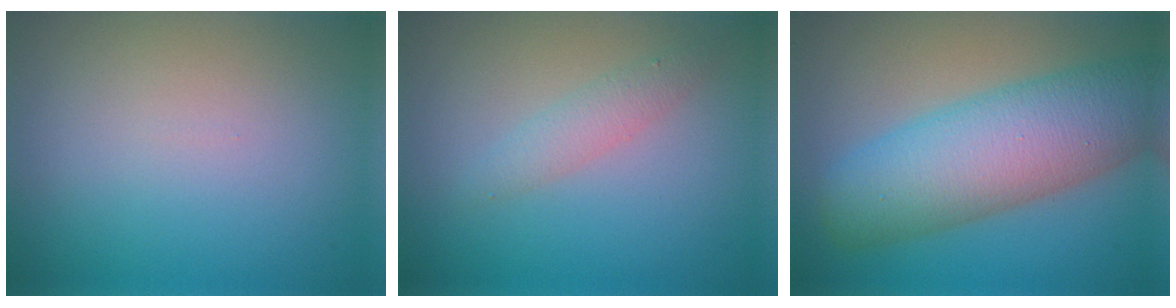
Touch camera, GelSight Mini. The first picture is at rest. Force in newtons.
{"total": 1.8, "press": 1.8, "slide": 0.1}
{"total": 9.7, "press": 9.7, "slide": 0.2}